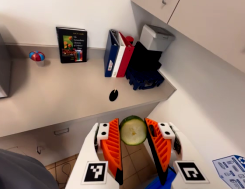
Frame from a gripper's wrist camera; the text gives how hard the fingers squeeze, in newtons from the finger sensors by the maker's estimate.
{"total": 6.6, "left": 6.3, "right": 6.8}